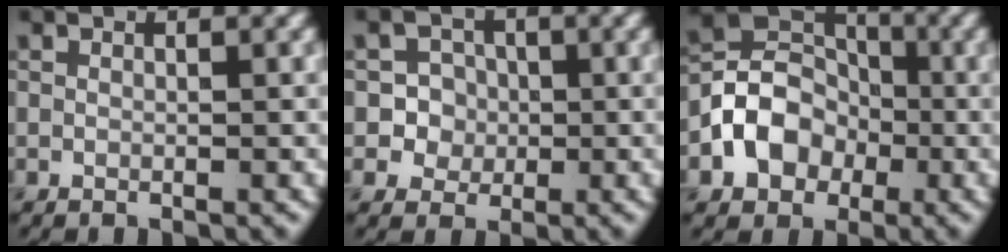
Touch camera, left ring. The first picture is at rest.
{"total": 3.5, "force": [-0.2, 3.4, 0.6], "torque": [0.007, 0.016, -0.006]}
{"total": 5.9, "force": [-2.0, 4.8, 3.0], "torque": [-0.042, 0.005, -0.045]}